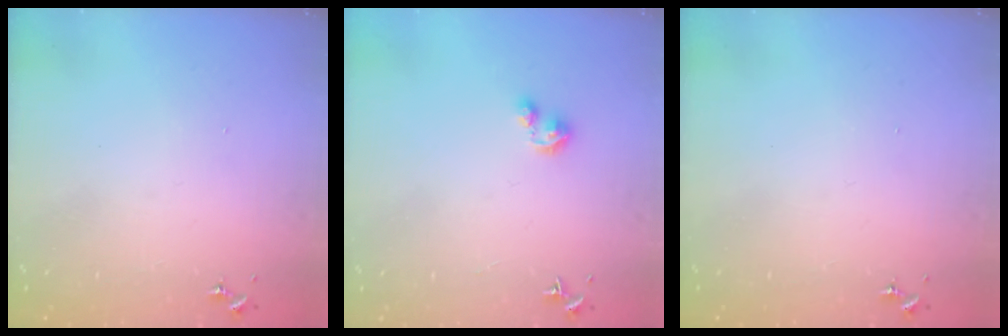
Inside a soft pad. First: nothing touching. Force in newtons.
{"total": 2.2, "press": 2.2, "slide": 0.2}
{"total": 0.0}